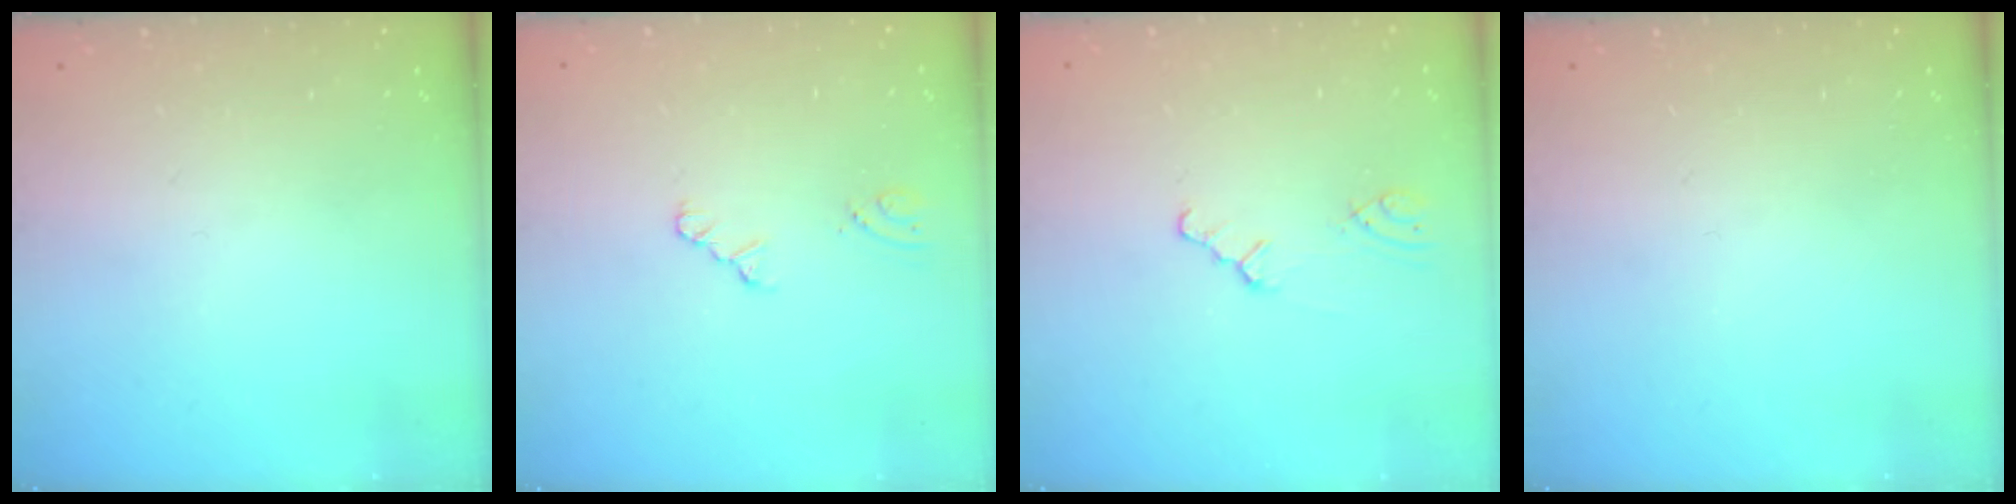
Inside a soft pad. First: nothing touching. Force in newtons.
{"total": 1.2, "press": 1.2, "slide": 0.2}
{"total": 1.1, "press": 1.1, "slide": 0.3}
{"total": 0.0}